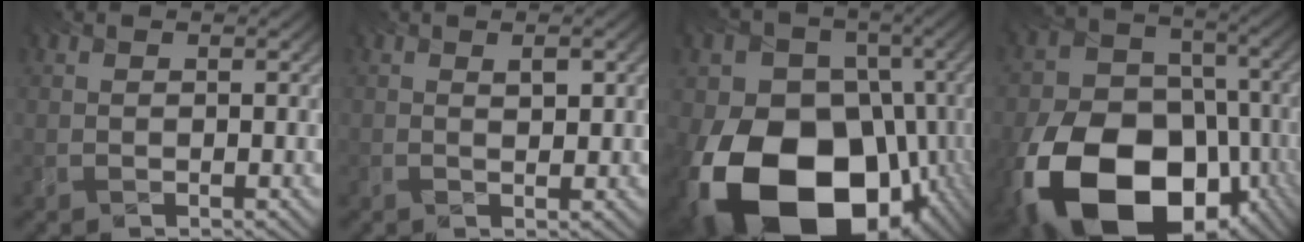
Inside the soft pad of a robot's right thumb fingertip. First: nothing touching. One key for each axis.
{"total": 1.4, "fx": 0.3, "fy": 0.3, "fz": 1.3, "tx": -0.016, "ty": -0.005, "tz": 0.004}
{"total": 23.1, "fx": -9.2, "fy": 17.1, "fz": 12.5, "tx": -0.235, "ty": -0.055, "tz": -0.160}
{"total": 22.0, "fx": -11.4, "fy": 14.9, "fz": 11.4, "tx": -0.232, "ty": -0.061, "tz": -0.185}